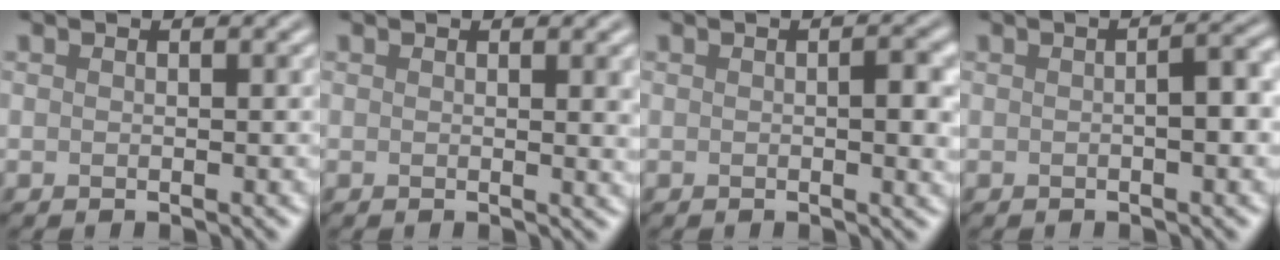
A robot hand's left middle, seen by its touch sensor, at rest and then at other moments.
{"total": 2.2, "force": [0.5, 0.7, 2.1], "torque": [-0.016, 0.000, 0.003]}
{"total": 2.3, "force": [0.1, 0.5, 2.3], "torque": [-0.031, 0.000, 0.000]}
{"total": 3.0, "force": [-0.2, 0.6, 2.9], "torque": [-0.041, 0.008, -0.001]}